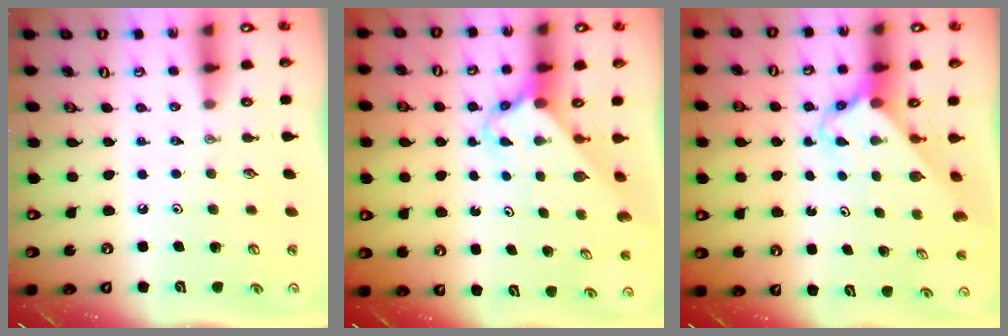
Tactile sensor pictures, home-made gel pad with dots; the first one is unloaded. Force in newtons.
{"total": 2.4, "press": 2.4, "slide": 0.2}
{"total": 2.8, "press": 2.8, "slide": 0.2}